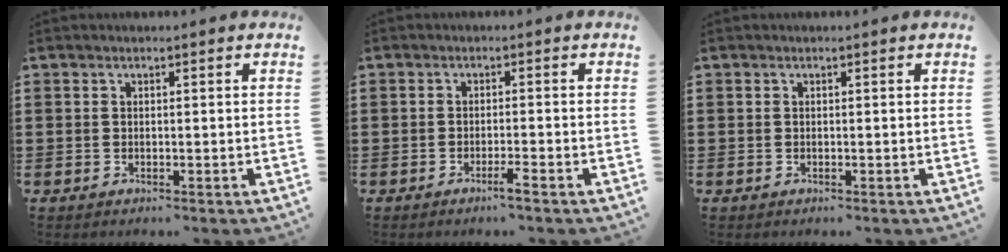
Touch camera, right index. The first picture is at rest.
{"total": 2.1, "force": [-1.5, -0.1, 1.5], "torque": [-0.025, -0.002, -0.026]}
{"total": 0.0}